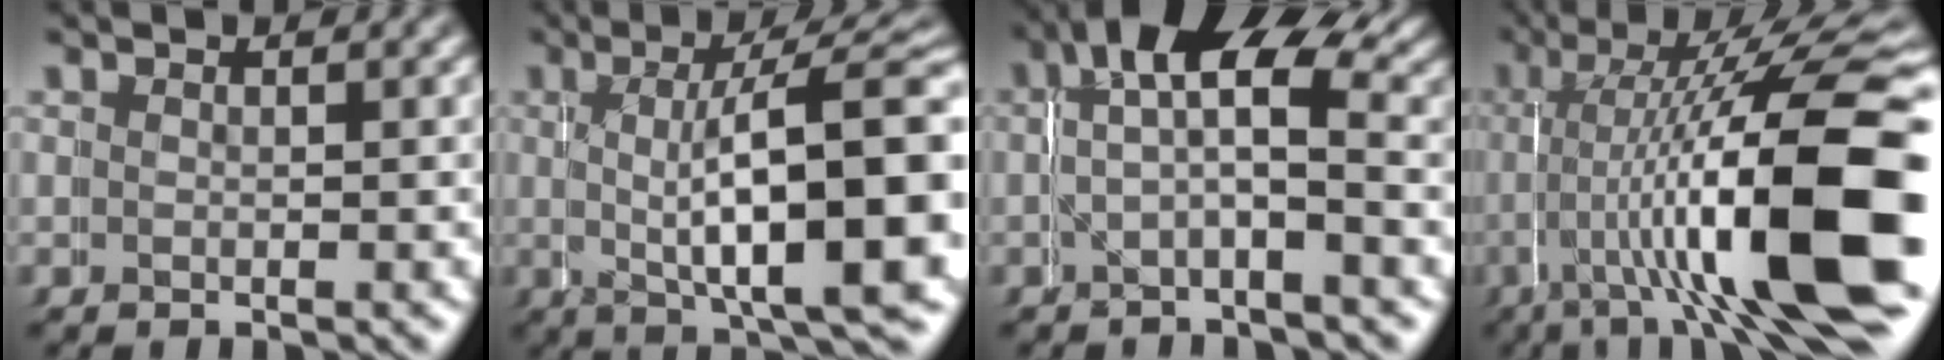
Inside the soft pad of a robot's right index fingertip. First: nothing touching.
{"total": 11.4, "force": [-0.8, 4.3, 10.5], "torque": [-0.135, -0.009, -0.004]}
{"total": 5.0, "force": [1.4, 2.9, 3.9], "torque": [-0.074, -0.010, 0.011]}
{"total": 15.6, "force": [-0.1, 5.0, 14.8], "torque": [-0.217, 0.015, -0.005]}